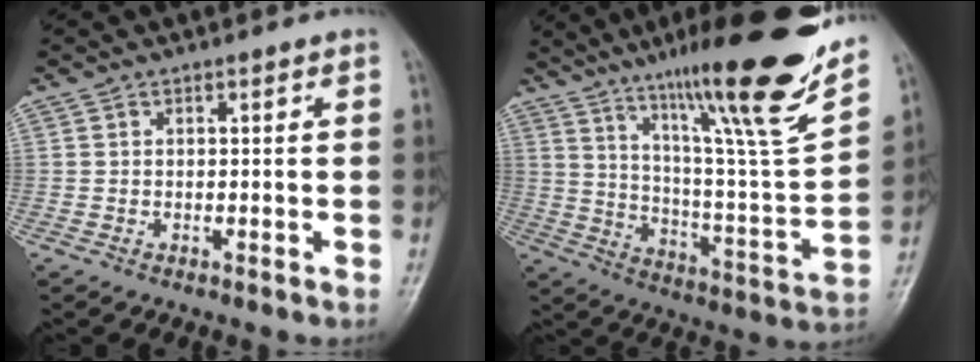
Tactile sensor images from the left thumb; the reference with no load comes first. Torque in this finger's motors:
{"motor_torque": [1.02, -0.18, 1.18, -1.55, 0.30]}